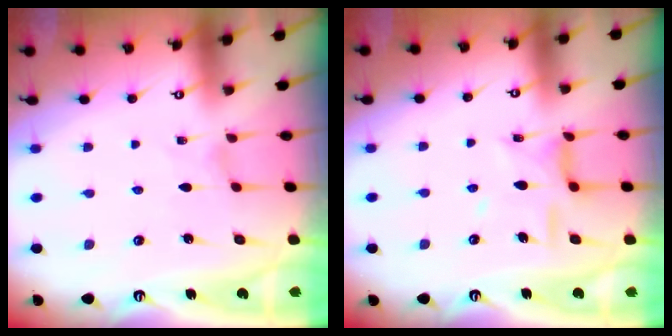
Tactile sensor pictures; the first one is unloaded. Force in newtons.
{"total": 11.1, "press": 11.1, "slide": 0.9}